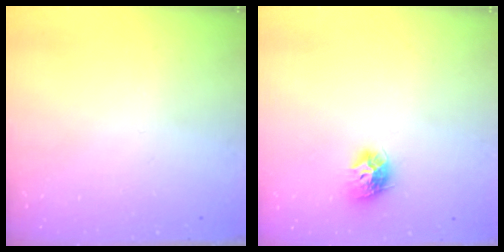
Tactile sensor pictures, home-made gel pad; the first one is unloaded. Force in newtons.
{"total": 9.3, "press": 9.3, "slide": 0.3}